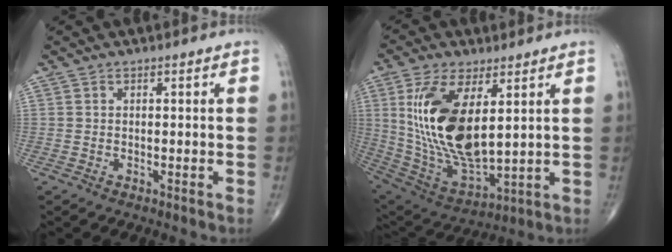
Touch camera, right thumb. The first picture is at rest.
{"total": 19.8, "force": [4.8, 9.0, 16.9], "torque": [-0.330, -0.029, 0.104]}